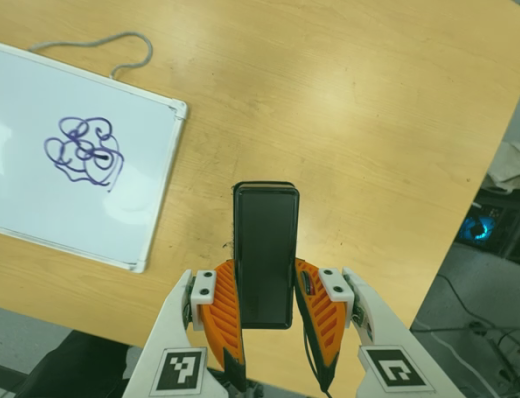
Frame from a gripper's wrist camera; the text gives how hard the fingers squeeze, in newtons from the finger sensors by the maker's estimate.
{"total": 4.8, "left": 3.1, "right": 6.6}